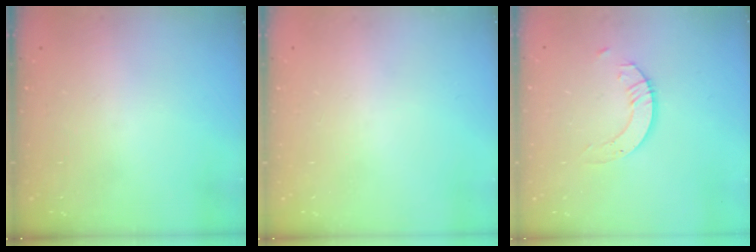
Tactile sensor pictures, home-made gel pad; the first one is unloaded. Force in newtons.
{"total": 0.0}
{"total": 3.4, "press": 3.4, "slide": 0.0}